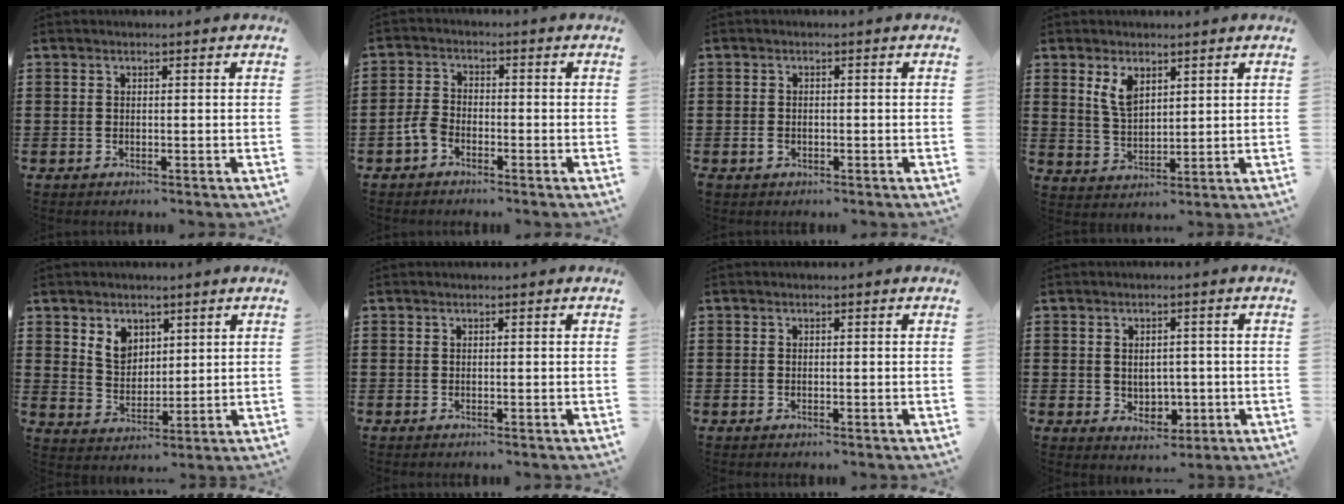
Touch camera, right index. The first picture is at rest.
{"total": 3.3, "force": [-2.0, 1.7, 2.0], "torque": [-0.060, -0.005, -0.043]}
{"total": 1.4, "force": [-0.7, 0.9, 0.7], "torque": [-0.024, -0.004, -0.016]}
{"total": 4.8, "force": [2.6, 2.4, 3.2], "torque": [-0.073, 0.007, 0.048]}
{"total": 5.0, "force": [3.0, 3.7, 1.7], "torque": [-0.049, 0.012, 0.057]}
{"total": 0.0}
{"total": 0.0}
{"total": 3.1, "force": [0.1, 2.6, 1.7], "torque": [-0.034, 0.004, -0.002]}